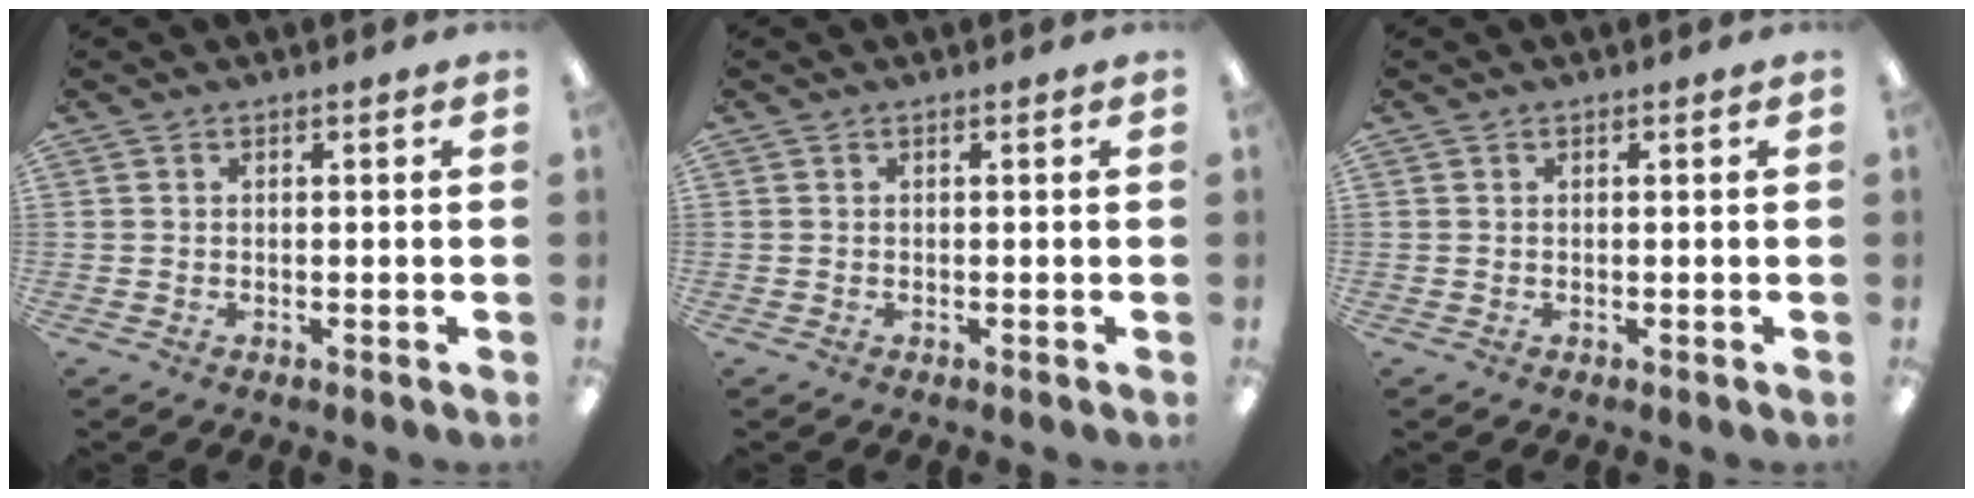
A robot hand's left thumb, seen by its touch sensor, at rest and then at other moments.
{"total": 0.0}
{"total": 0.0}